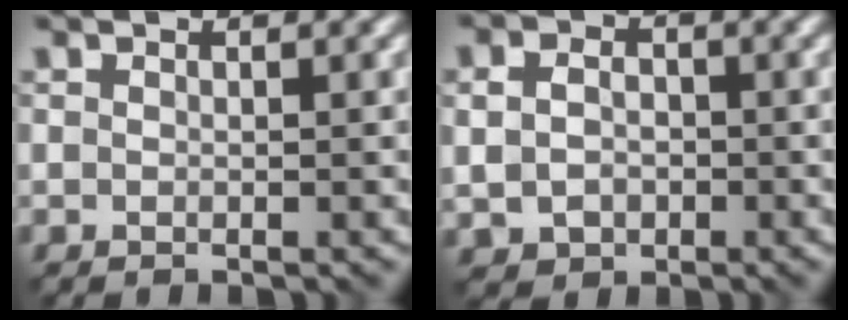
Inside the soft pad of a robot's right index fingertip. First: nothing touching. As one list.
[{"total": 3.4, "force": [-0.3, 2.9, 1.9], "torque": [-0.030, -0.003, -0.004]}]